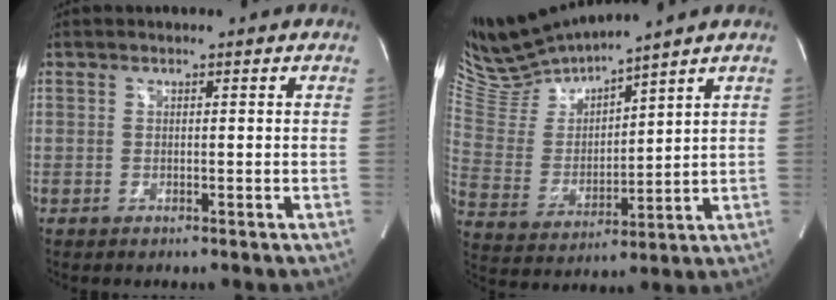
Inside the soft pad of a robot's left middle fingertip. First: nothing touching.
{"total": 10.7, "force": [10.5, -0.5, 2.3], "torque": [-0.065, -0.006, 0.225]}